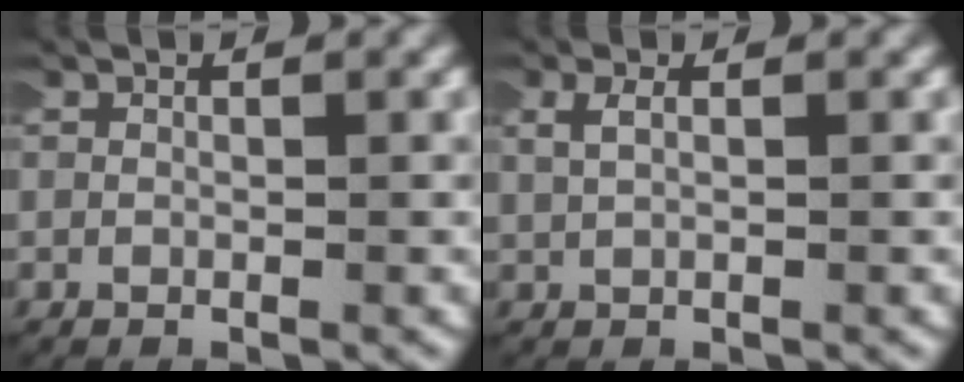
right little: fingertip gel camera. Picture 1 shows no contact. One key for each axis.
{"total": 1.3, "fx": 0.7, "fy": 0.3, "fz": 1.0, "tx": -0.023, "ty": 0.004, "tz": 0.015}